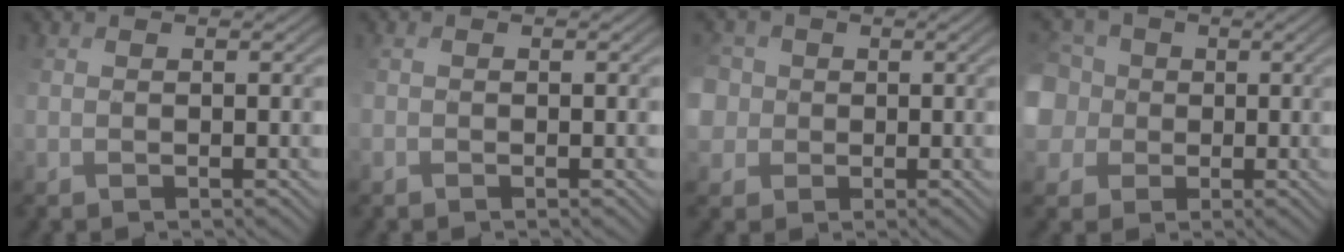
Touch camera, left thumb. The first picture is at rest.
{"total": 0.6, "force": [-0.5, 0.2, -0.1], "torque": [0.004, -0.001, -0.013]}
{"total": 6.4, "force": [0.7, 6.1, 1.7], "torque": [-0.081, 0.027, -0.019]}
{"total": 7.5, "force": [1.1, 6.9, 2.6], "torque": [-0.107, 0.003, 0.008]}